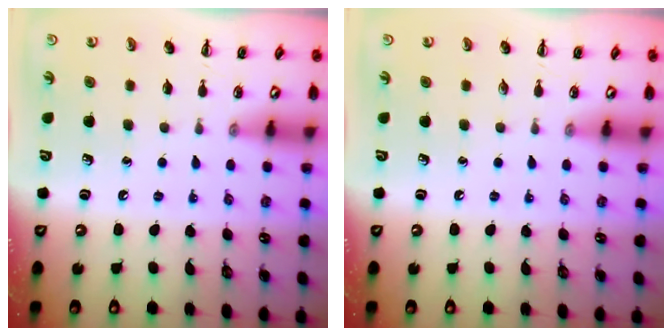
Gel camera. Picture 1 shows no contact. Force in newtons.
{"total": 0.0}